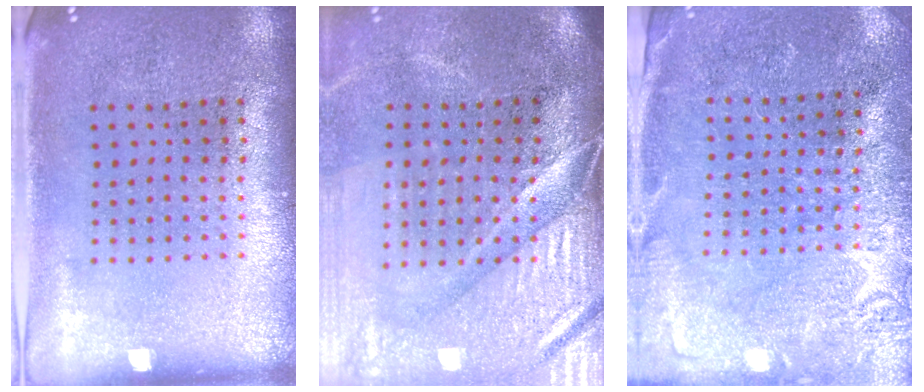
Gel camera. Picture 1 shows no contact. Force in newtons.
{"total": 4.6, "press": 3.9, "slide": 2.4}
{"total": 2.8, "press": 2.8, "slide": 0.3}